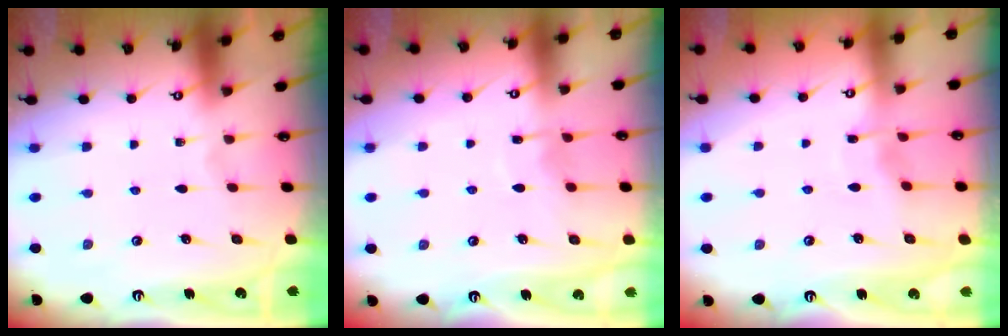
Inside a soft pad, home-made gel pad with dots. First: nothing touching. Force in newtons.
{"total": 5.8, "press": 5.8, "slide": 0.5}
{"total": 3.5, "press": 3.5, "slide": 0.3}